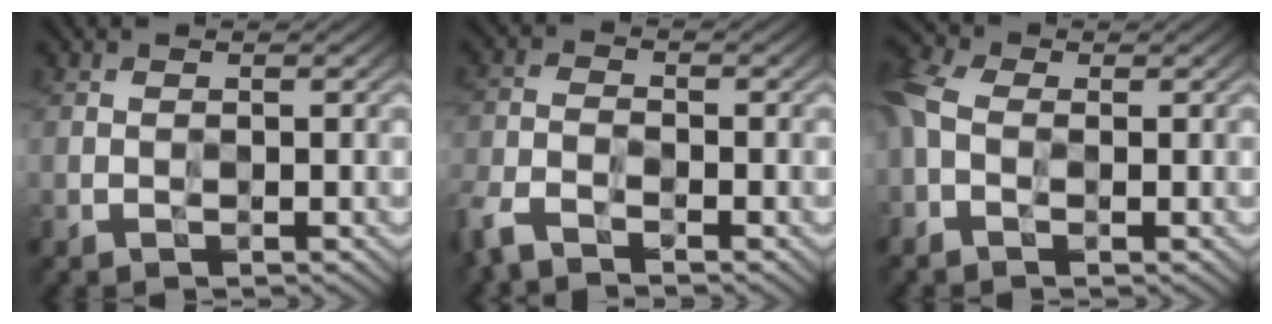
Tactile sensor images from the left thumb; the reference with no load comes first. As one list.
[{"total": 4.6, "force": [-3.8, 1.2, 2.3], "torque": [-0.054, -0.009, -0.091]}, {"total": 6.6, "force": [-0.6, 4.1, 5.1], "torque": [-0.151, 0.008, -0.024]}]